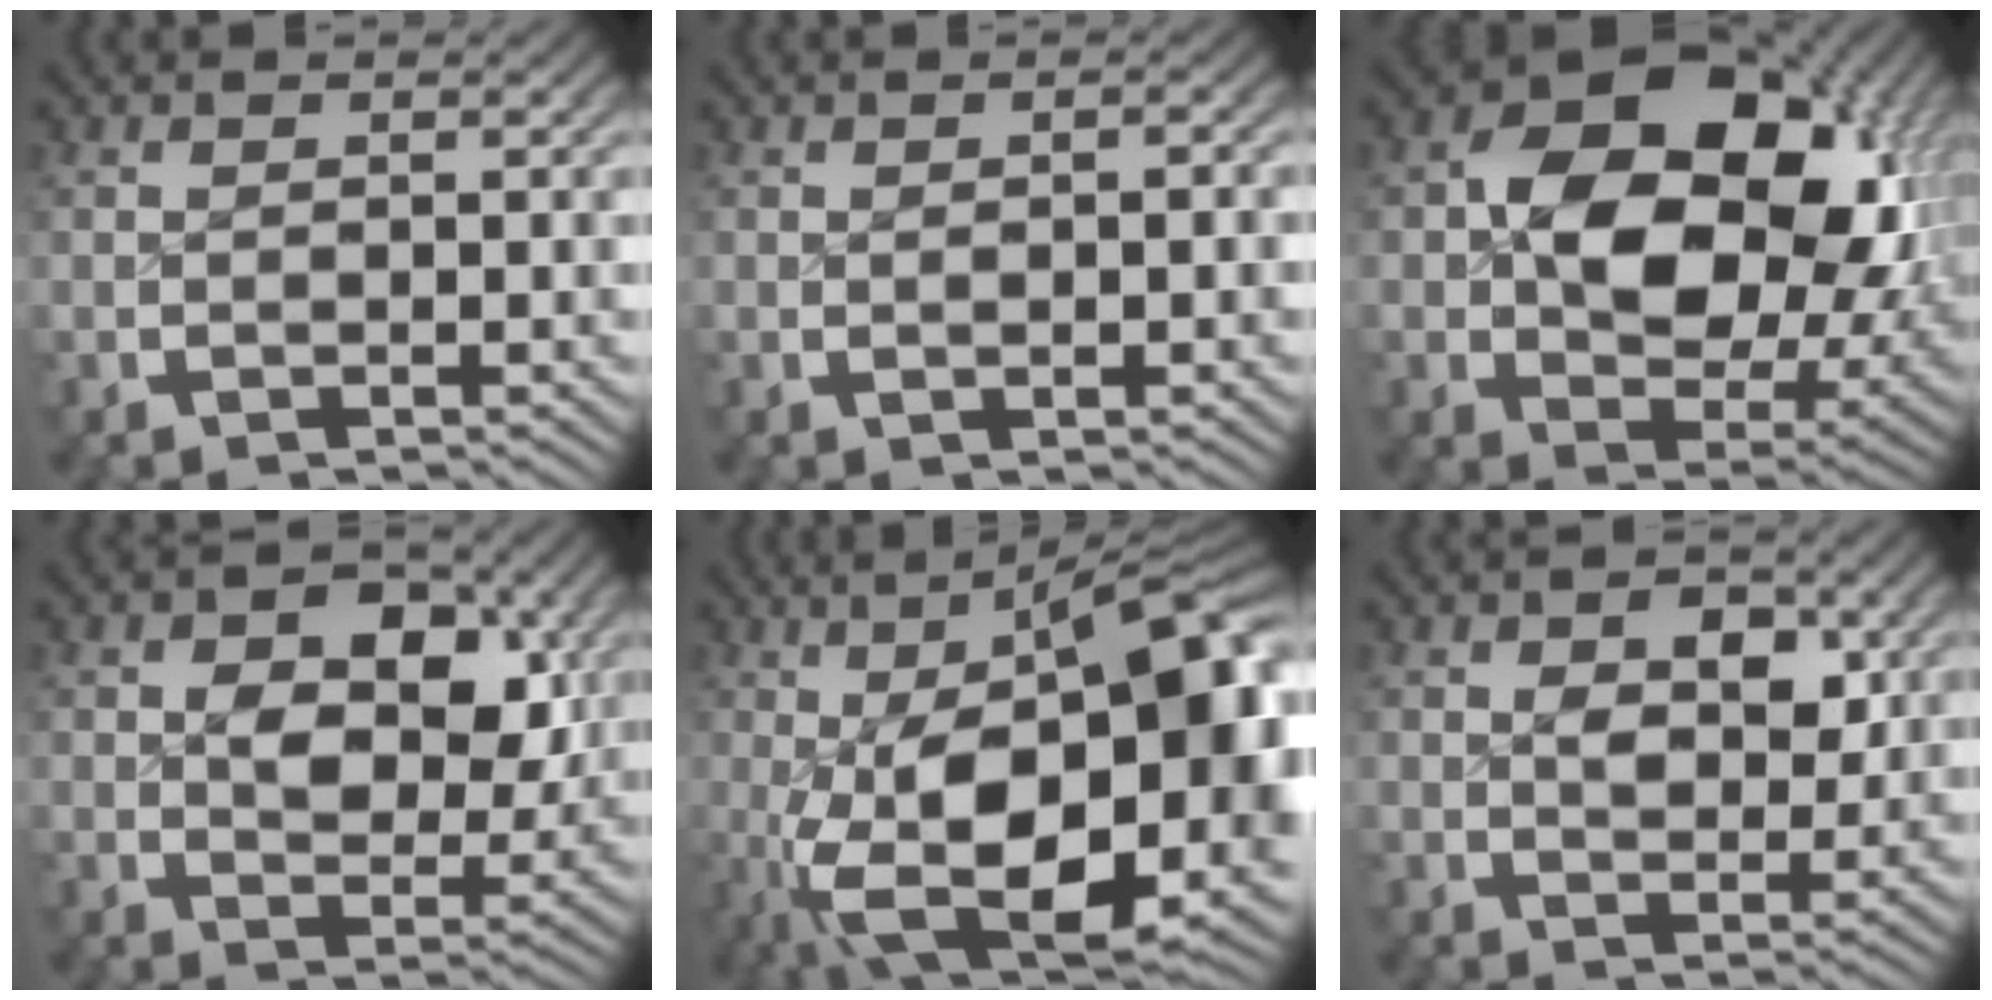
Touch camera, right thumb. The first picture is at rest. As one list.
[{"total": 1.2, "force": [-0.2, 0.5, 1.0], "torque": [-0.017, -0.003, -0.002]}, {"total": 18.9, "force": [1.8, 12.6, 14.0], "torque": [-0.218, -0.021, 0.028]}, {"total": 7.1, "force": [0.9, 4.9, 5.0], "torque": [-0.082, -0.030, 0.025]}, {"total": 22.4, "force": [-2.1, 11.9, 18.8], "torque": [-0.302, -0.055, 0.006]}, {"total": 3.3, "force": [0.6, 2.2, 2.4], "torque": [-0.041, -0.022, 0.021]}]